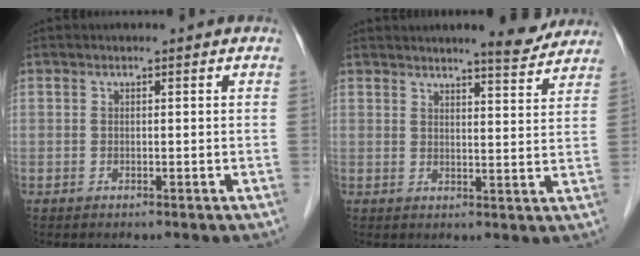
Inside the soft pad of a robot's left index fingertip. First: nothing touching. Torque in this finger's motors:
{"motor_torque": [1.06, -1.08, 0.40, 0.10]}